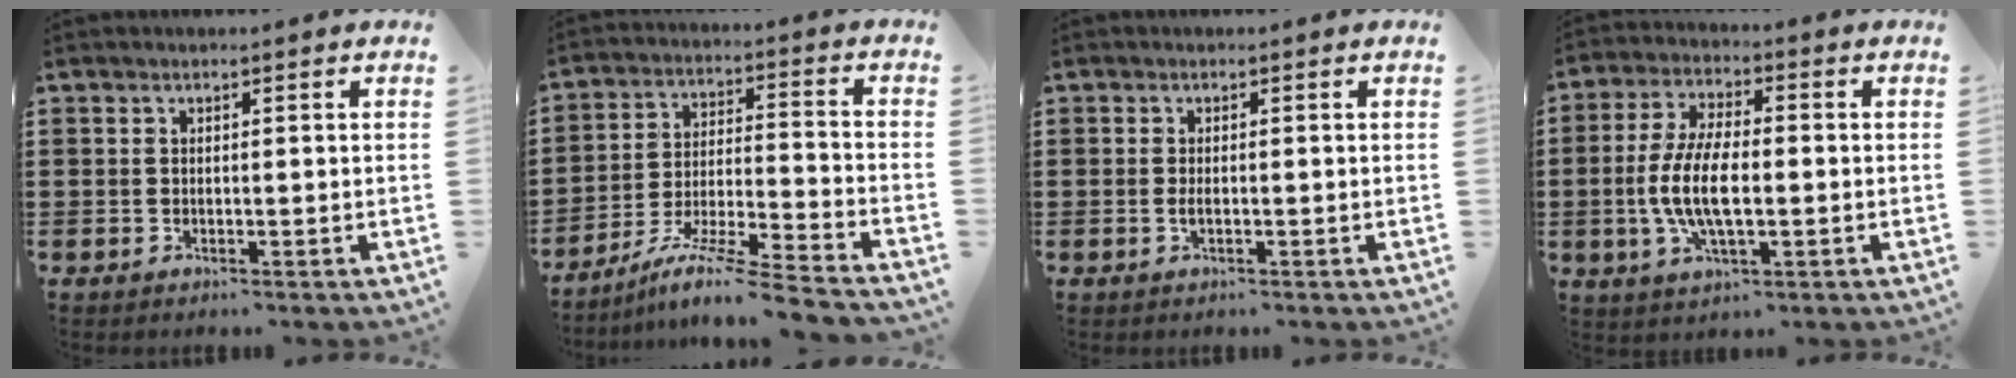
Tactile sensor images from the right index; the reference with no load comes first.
{"total": 9.7, "force": [-8.2, -0.4, 5.0], "torque": [-0.097, -0.001, -0.165]}
{"total": 1.0, "force": [-0.2, 0.3, 0.9], "torque": [-0.018, 0.000, -0.003]}
{"total": 9.5, "force": [-1.3, 3.9, 8.6], "torque": [-0.188, -0.006, -0.030]}